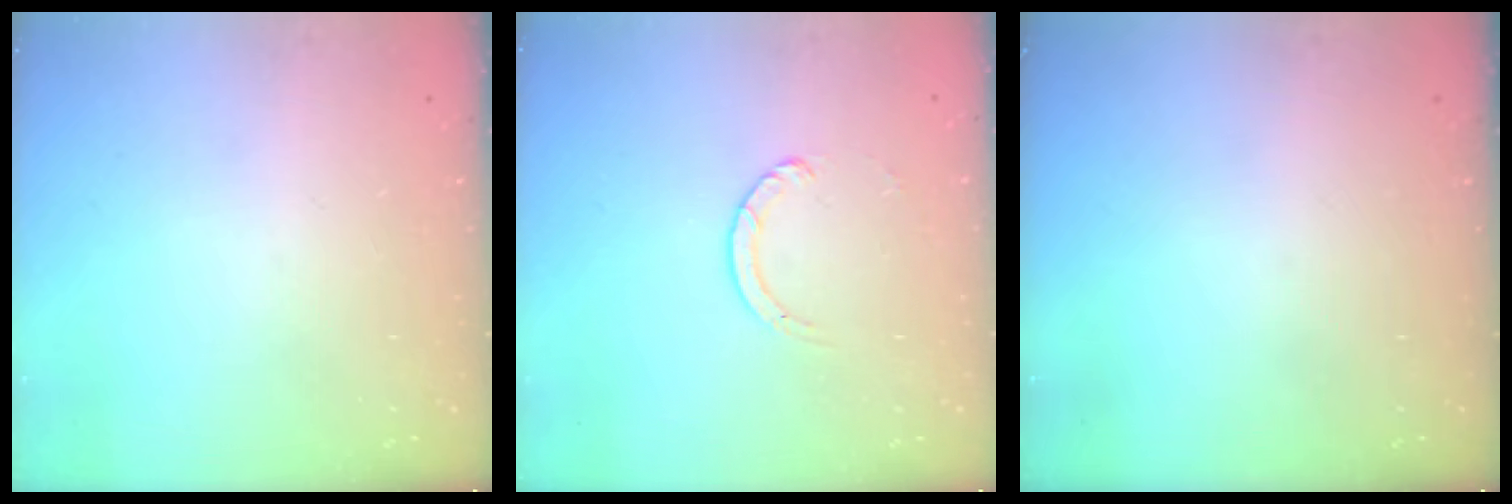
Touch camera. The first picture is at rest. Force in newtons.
{"total": 2.7, "press": 2.7, "slide": 0.3}
{"total": 0.0}